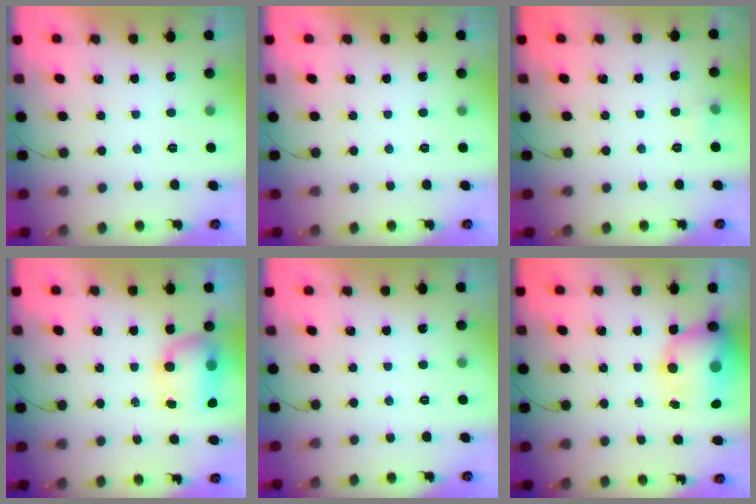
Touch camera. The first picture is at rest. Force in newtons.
{"total": 0.0}
{"total": 4.1, "press": 3.9, "slide": 1.2}
{"total": 9.1, "press": 8.1, "slide": 4.2}
{"total": 0.0}
{"total": 12.4, "press": 12.0, "slide": 2.8}